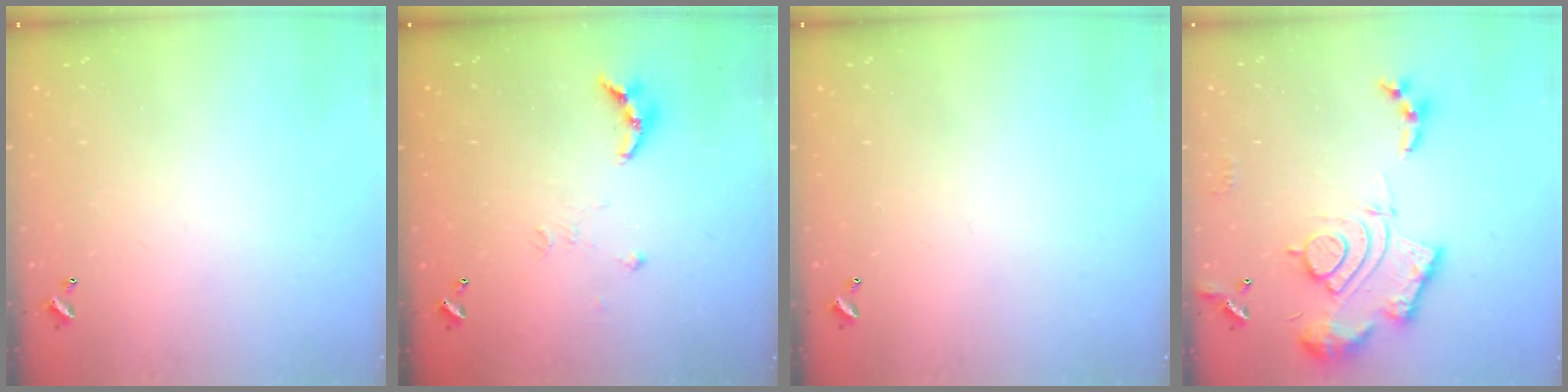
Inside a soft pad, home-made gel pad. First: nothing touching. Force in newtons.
{"total": 7.7, "press": 7.6, "slide": 0.6}
{"total": 0.0}
{"total": 19.2, "press": 19.1, "slide": 1.8}